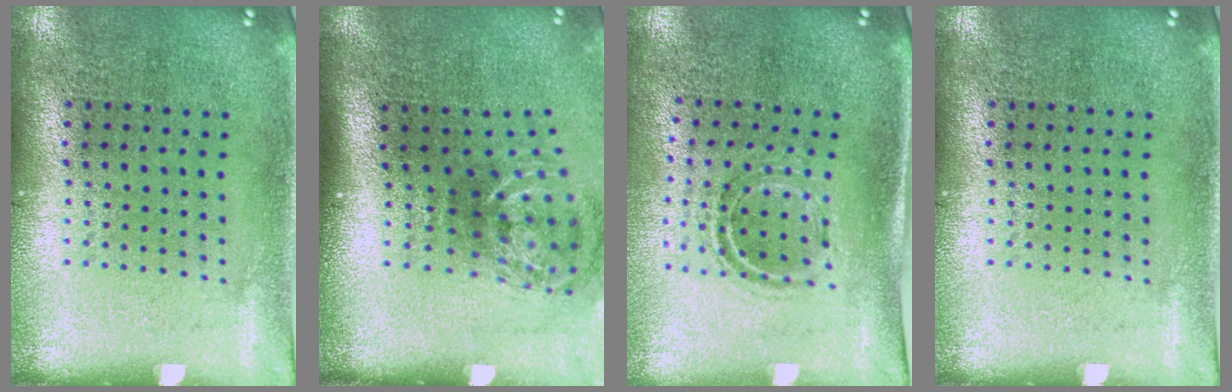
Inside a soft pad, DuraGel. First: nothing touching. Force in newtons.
{"total": 1.8, "press": 1.3, "slide": 1.3}
{"total": 1.0, "press": 0.9, "slide": 0.3}
{"total": 0.0}